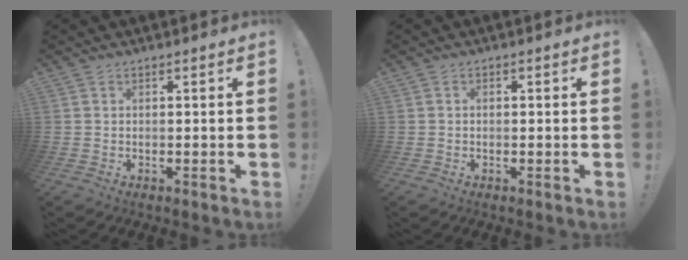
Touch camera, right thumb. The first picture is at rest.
{"total": 0.8, "force": [-0.5, 0.4, 0.4], "torque": [-0.012, 0.005, -0.009]}